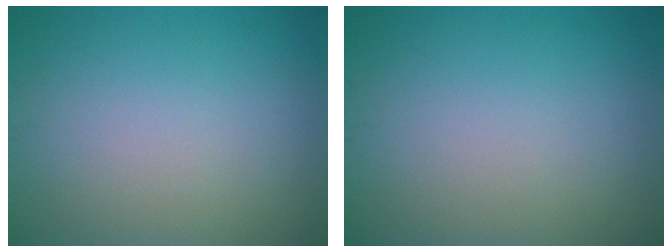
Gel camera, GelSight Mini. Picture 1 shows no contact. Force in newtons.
{"total": 0.0}